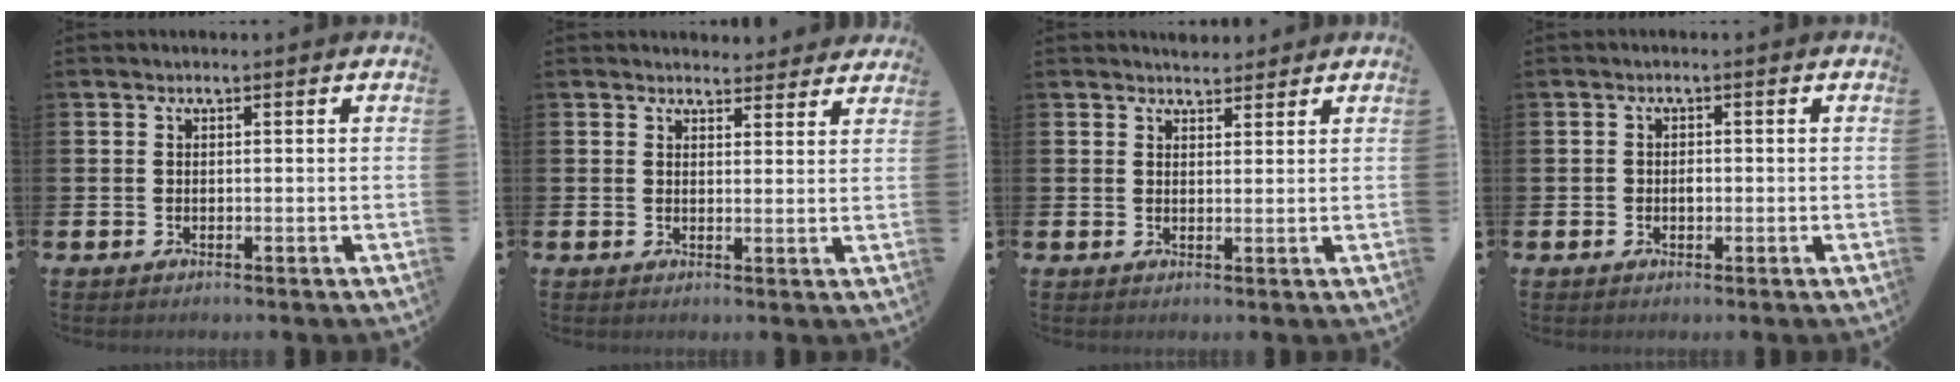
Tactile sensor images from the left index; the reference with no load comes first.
{"total": 3.2, "force": [3.1, 0.8, -0.1], "torque": [0.007, -0.018, 0.055]}
{"total": 2.9, "force": [2.8, 0.7, -0.3], "torque": [0.010, -0.014, 0.050]}
{"total": 1.1, "force": [-0.2, 0.9, 0.7], "torque": [-0.002, 0.000, -0.007]}